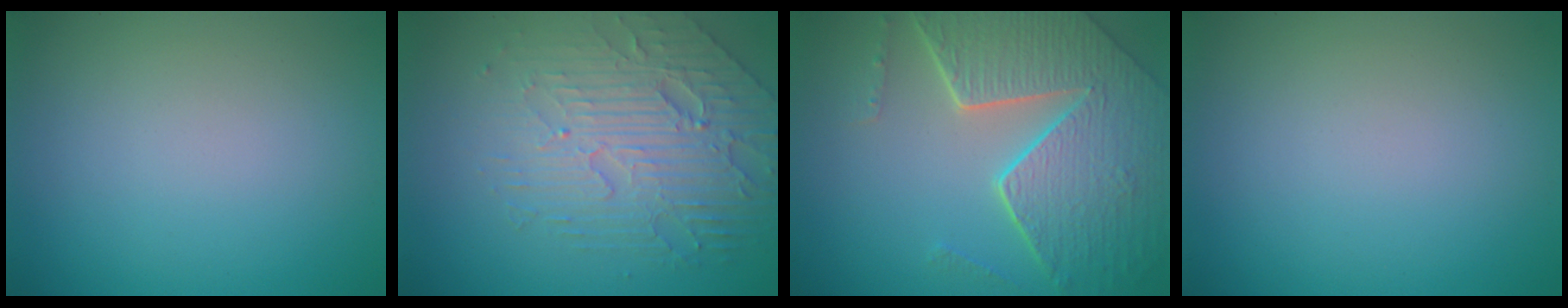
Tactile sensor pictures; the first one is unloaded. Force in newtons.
{"total": 5.9, "press": 4.5, "slide": 3.8}
{"total": 8.0, "press": 5.7, "slide": 5.6}
{"total": 0.0}